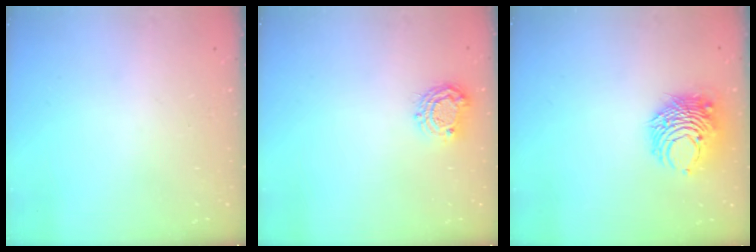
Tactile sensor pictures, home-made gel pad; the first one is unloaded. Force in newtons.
{"total": 7.5, "press": 7.4, "slide": 0.9}
{"total": 8.9, "press": 8.8, "slide": 0.7}